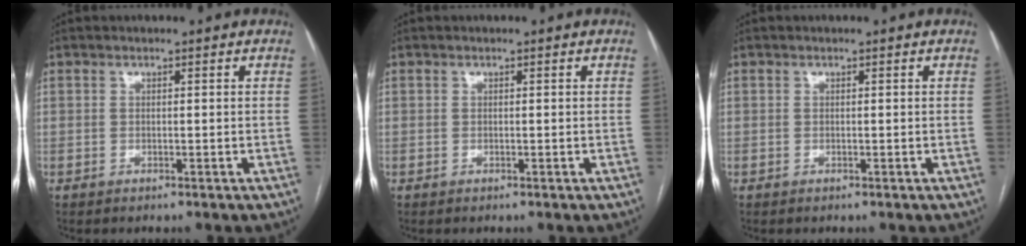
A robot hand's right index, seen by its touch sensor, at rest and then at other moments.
{"total": 0.0}
{"total": 0.0}